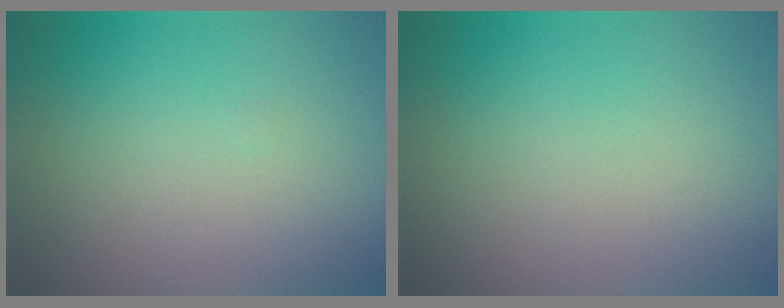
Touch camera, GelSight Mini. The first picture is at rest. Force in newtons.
{"total": 0.0}